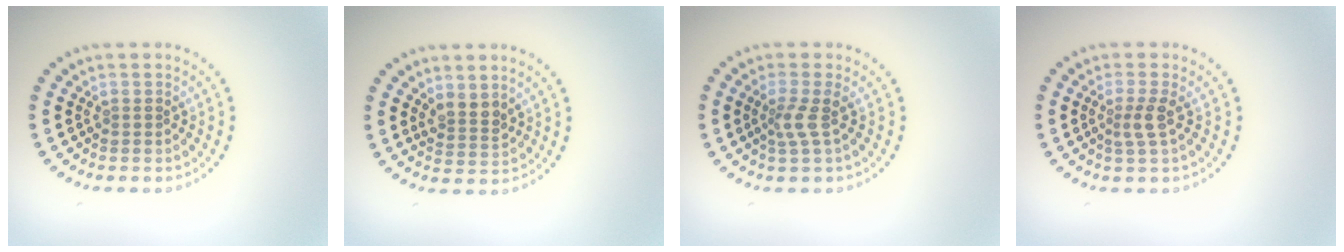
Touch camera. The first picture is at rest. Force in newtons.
{"total": 2.0, "press": 1.7, "slide": 1.0}
{"total": 1.9, "press": 1.4, "slide": 1.3}
{"total": 1.8, "press": 1.4, "slide": 1.1}